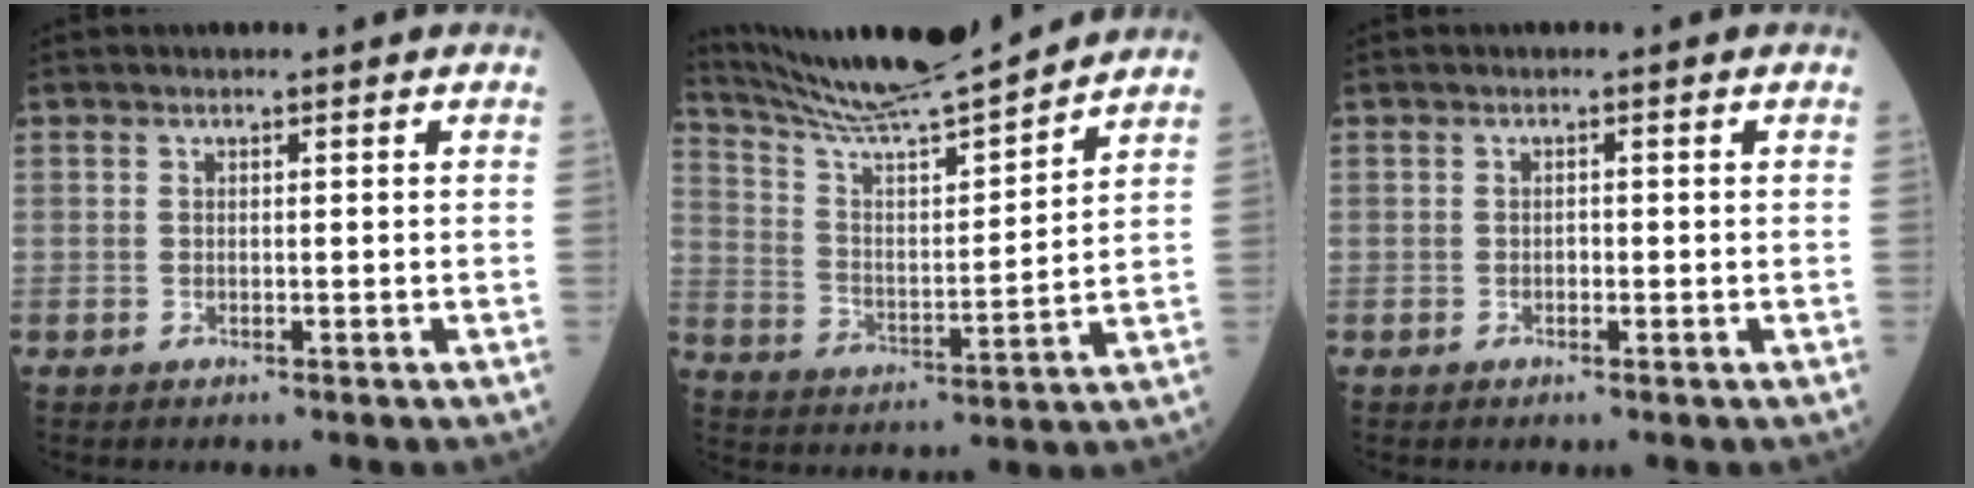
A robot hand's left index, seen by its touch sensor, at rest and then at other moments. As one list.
[{"total": 16.1, "force": [15.0, -0.3, 5.7], "torque": [-0.114, -0.004, 0.259]}, {"total": 0.7, "force": [-0.6, 0.2, 0.2], "torque": [-0.002, -0.003, -0.011]}]